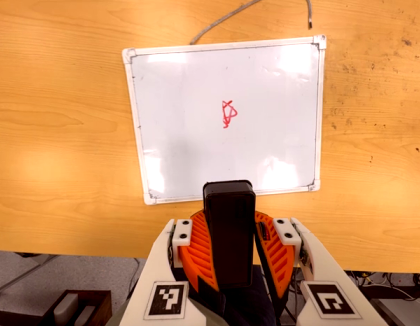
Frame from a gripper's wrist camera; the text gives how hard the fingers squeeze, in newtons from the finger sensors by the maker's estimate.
{"total": 10.8, "left": 10.6, "right": 10.9}